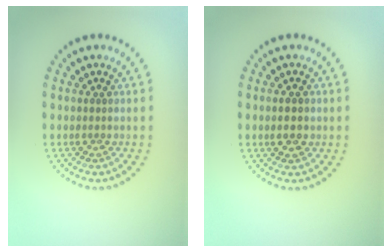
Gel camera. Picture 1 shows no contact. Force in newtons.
{"total": 2.4, "press": 2.4, "slide": 0.1}